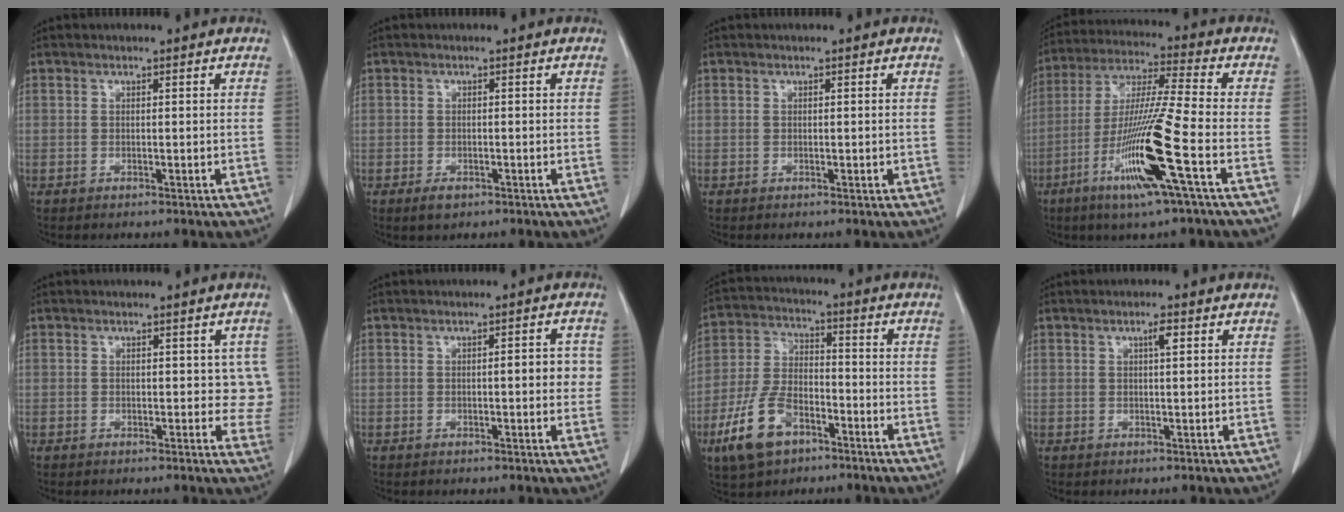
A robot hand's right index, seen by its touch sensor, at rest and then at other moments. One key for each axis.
{"total": 1.9, "fx": -1.1, "fy": 1.1, "fz": 1.1, "tx": -0.019, "ty": 0.000, "tz": -0.012}
{"total": 0.5, "fx": -0.1, "fy": 0.3, "fz": 0.4, "tx": -0.006, "ty": 0.001, "tz": 0.000}
{"total": 15.3, "fx": -5.9, "fy": -1.1, "fz": 14.0, "tx": -0.284, "ty": -0.023, "tz": -0.116}
{"total": 3.5, "fx": 0.4, "fy": 2.4, "fz": 2.5, "tx": -0.002, "ty": 0.007, "tz": 0.001}
{"total": 3.2, "fx": 0.0, "fy": 1.1, "fz": 3.0, "tx": -0.034, "ty": 0.004, "tz": -0.002}
{"total": 11.1, "fx": -6.1, "fy": 5.7, "fz": 7.3, "tx": -0.169, "ty": 0.001, "tz": -0.115}
{"total": 1.8, "fx": 0.8, "fy": 0.2, "fz": 1.6, "tx": -0.029, "ty": 0.001, "tz": 0.012}